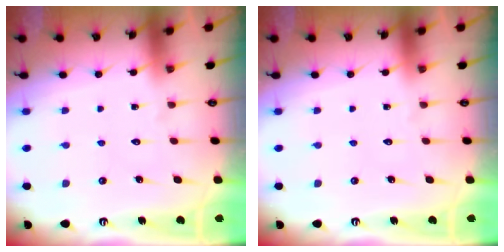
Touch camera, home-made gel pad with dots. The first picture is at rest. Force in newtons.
{"total": 0.0}